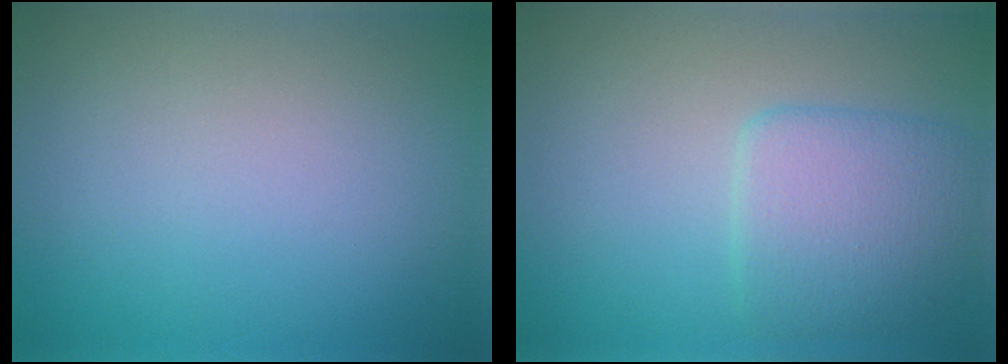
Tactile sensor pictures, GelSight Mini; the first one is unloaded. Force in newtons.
{"total": 3.9, "press": 3.9, "slide": 0.2}